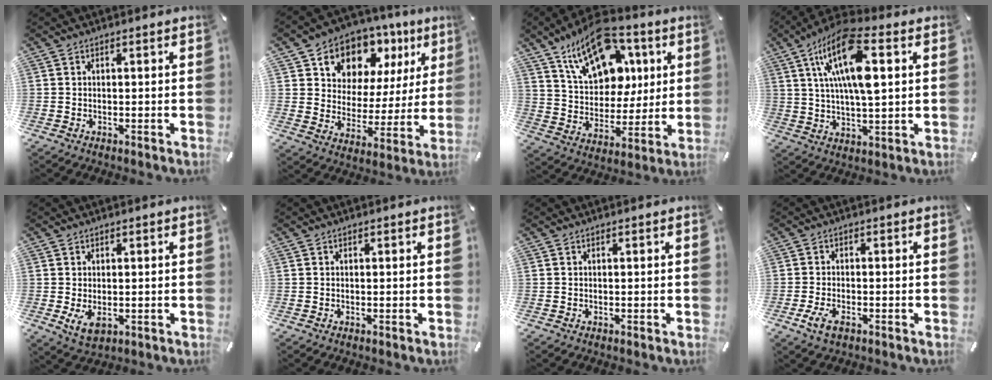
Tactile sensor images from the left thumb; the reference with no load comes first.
{"total": 10.3, "force": [7.3, 7.2, 1.0], "torque": [-0.028, -0.075, 0.135]}
{"total": 18.4, "force": [9.8, 11.9, 10.1], "torque": [-0.159, -0.044, 0.176]}
{"total": 17.0, "force": [6.1, 6.3, 14.5], "torque": [-0.288, -0.007, 0.098]}
{"total": 3.7, "force": [-0.5, 2.4, 2.8], "torque": [-0.060, -0.006, -0.011]}
{"total": 0.0}
{"total": 0.0}
{"total": 3.9, "force": [-2.1, 2.0, 2.7], "torque": [-0.070, 0.000, -0.042]}